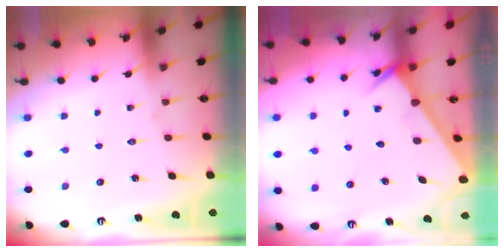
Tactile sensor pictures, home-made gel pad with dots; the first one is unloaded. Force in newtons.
{"total": 2.6, "press": 2.6, "slide": 0.0}